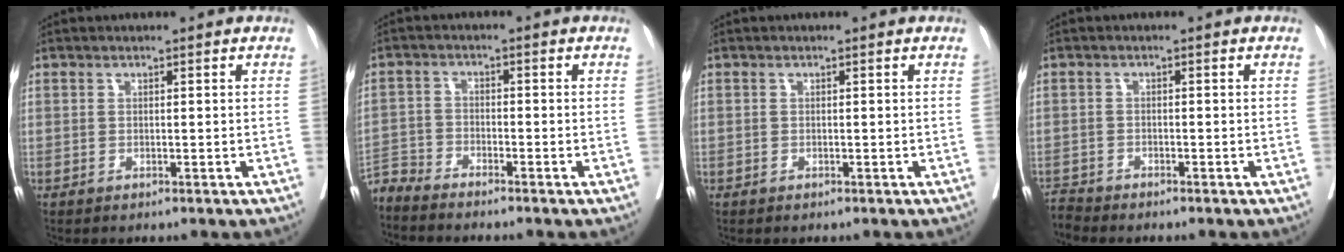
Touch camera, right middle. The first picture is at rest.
{"total": 3.9, "force": [-3.9, -0.2, -0.2], "torque": [0.012, -0.012, -0.077]}
{"total": 0.8, "force": [-0.1, 0.7, -0.1], "torque": [0.005, 0.006, -0.007]}
{"total": 2.1, "force": [-2.0, -0.3, -0.5], "torque": [0.010, -0.013, -0.038]}